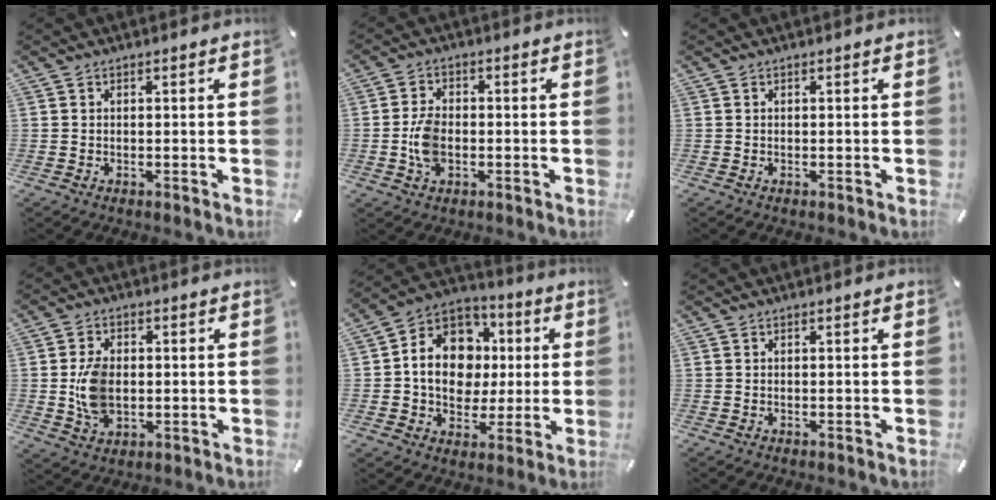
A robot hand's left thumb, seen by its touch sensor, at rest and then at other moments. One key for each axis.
{"total": 5.8, "fx": -1.2, "fy": 3.7, "fz": 4.3, "tx": -0.102, "ty": 0.000, "tz": -0.025}
{"total": 0.0}
{"total": 8.2, "fx": -0.3, "fy": 5.7, "fz": 5.9, "tx": -0.132, "ty": -0.002, "tz": -0.008}
{"total": 14.2, "fx": -0.1, "fy": 12.1, "fz": 7.4, "tx": -0.147, "ty": 0.002, "tz": 0.002}
{"total": 0.0}